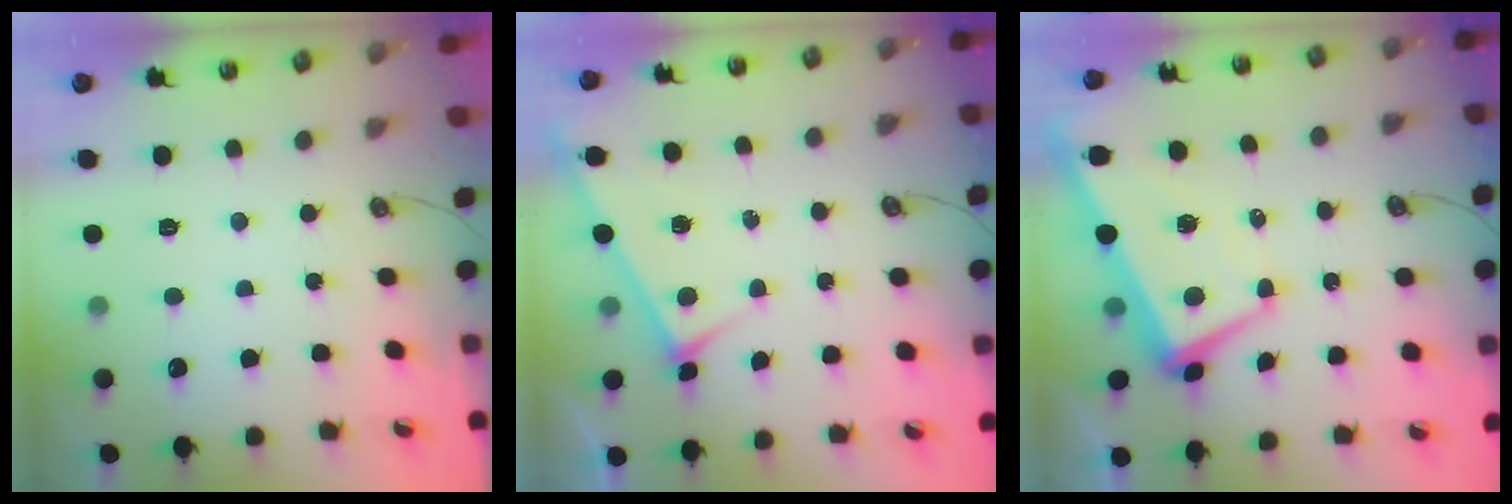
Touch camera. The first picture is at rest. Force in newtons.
{"total": 5.3, "press": 5.3, "slide": 0.2}
{"total": 1.9, "press": 1.7, "slide": 1.0}